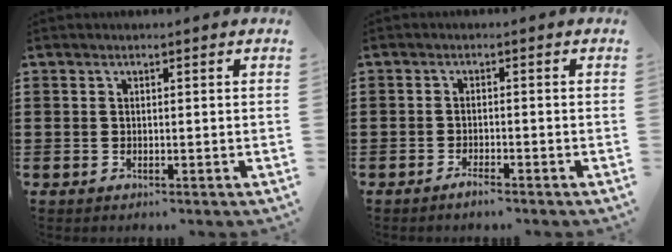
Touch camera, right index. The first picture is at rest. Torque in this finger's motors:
{"motor_torque": [0.97, 1.17, 0.10, 0.02]}